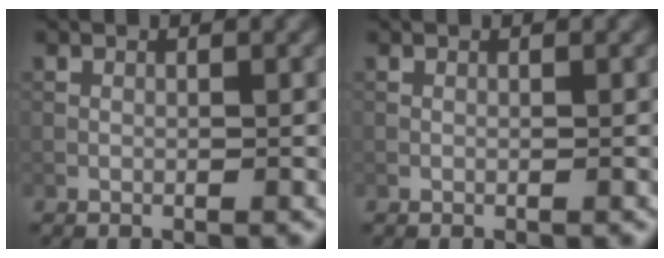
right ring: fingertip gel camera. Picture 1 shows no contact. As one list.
[{"total": 0.0}]